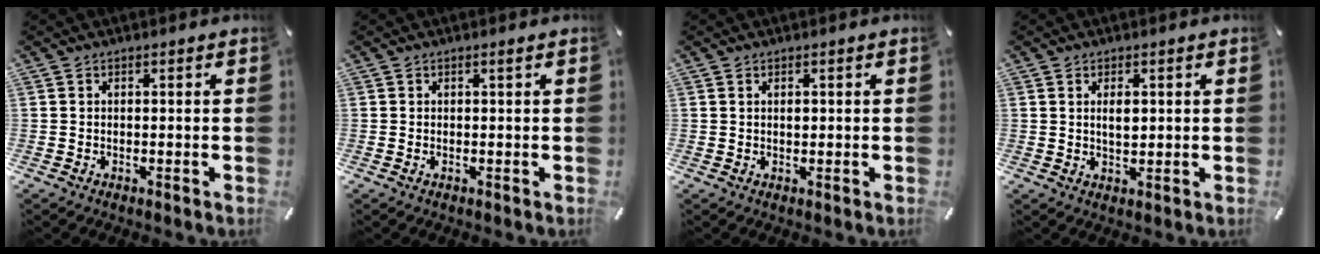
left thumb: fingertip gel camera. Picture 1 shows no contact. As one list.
[{"total": 0.8, "force": [0.3, 0.0, 0.7], "torque": [-0.005, -0.004, 0.003]}, {"total": 0.8, "force": [0.3, 0.4, 0.6], "torque": [-0.012, 0.002, 0.005]}, {"total": 3.1, "force": [0.9, 1.5, 2.5], "torque": [-0.038, -0.002, 0.010]}]